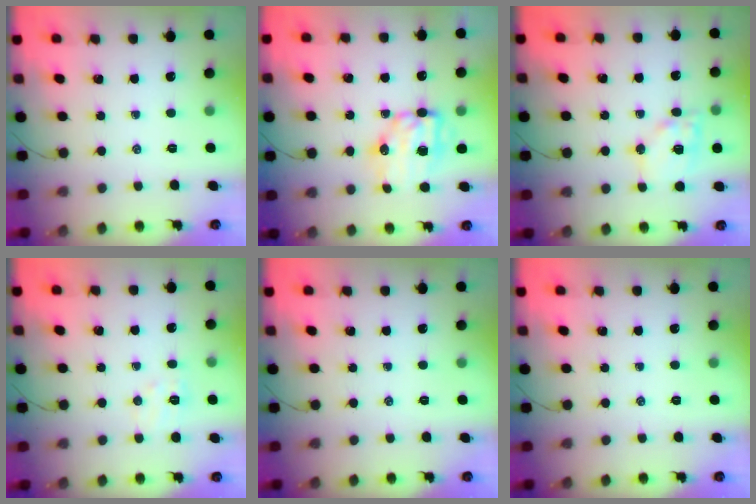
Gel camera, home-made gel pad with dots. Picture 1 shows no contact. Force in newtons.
{"total": 9.3, "press": 9.1, "slide": 1.8}
{"total": 12.2, "press": 11.9, "slide": 2.2}
{"total": 6.7, "press": 6.6, "slide": 1.4}
{"total": 0.0}
{"total": 0.0}